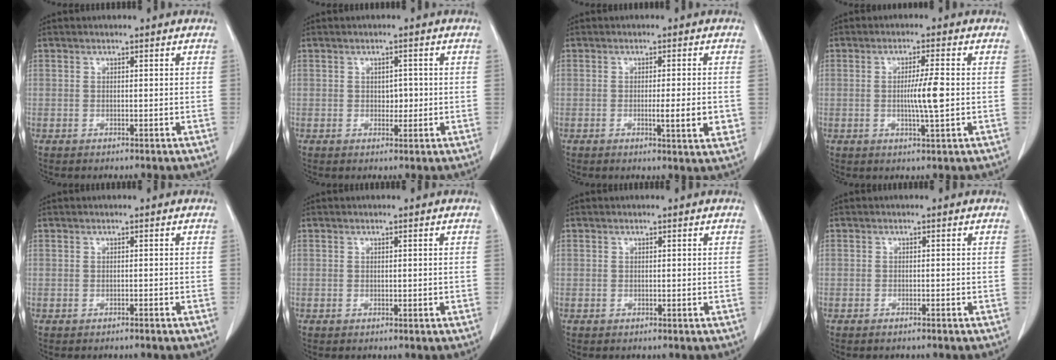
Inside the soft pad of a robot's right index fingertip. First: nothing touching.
{"total": 1.9, "force": [-0.1, 1.2, 1.4], "torque": [-0.016, 0.002, 0.001]}
{"total": 5.2, "force": [-1.0, 0.4, 5.1], "torque": [-0.069, -0.008, -0.014]}
{"total": 5.0, "force": [-0.3, -0.2, 4.9], "torque": [-0.085, -0.006, -0.007]}
{"total": 0.7, "force": [-0.6, 0.0, 0.3], "torque": [-0.007, 0.000, -0.007]}
{"total": 0.0}
{"total": 0.0}
{"total": 0.7, "force": [-0.7, 0.1, 0.3], "torque": [-0.011, -0.001, -0.009]}